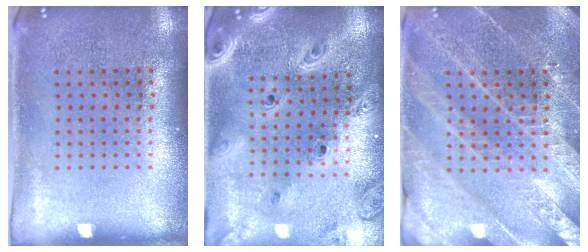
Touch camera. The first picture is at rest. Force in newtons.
{"total": 3.0, "press": 2.5, "slide": 1.6}
{"total": 3.2, "press": 3.1, "slide": 1.1}